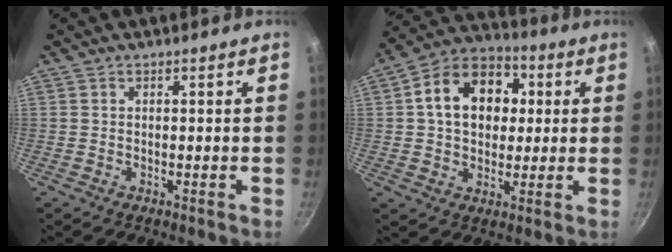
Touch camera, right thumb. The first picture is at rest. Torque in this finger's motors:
{"motor_torque": [-0.86, 1.73, 0.76, -0.57, 0.23]}